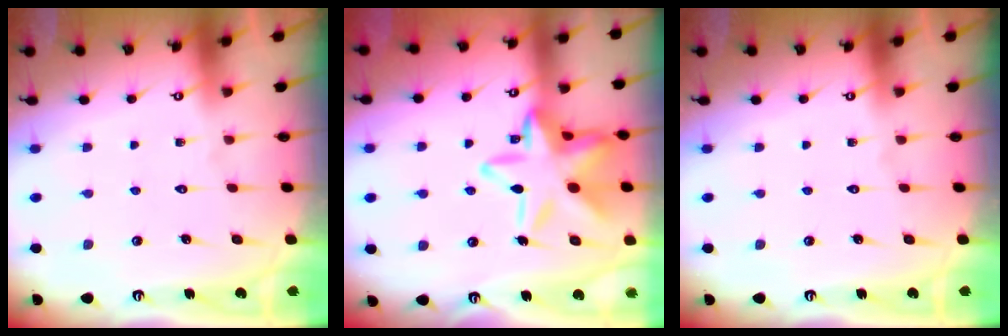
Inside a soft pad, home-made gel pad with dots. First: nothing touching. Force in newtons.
{"total": 19.7, "press": 19.6, "slide": 1.4}
{"total": 0.0}